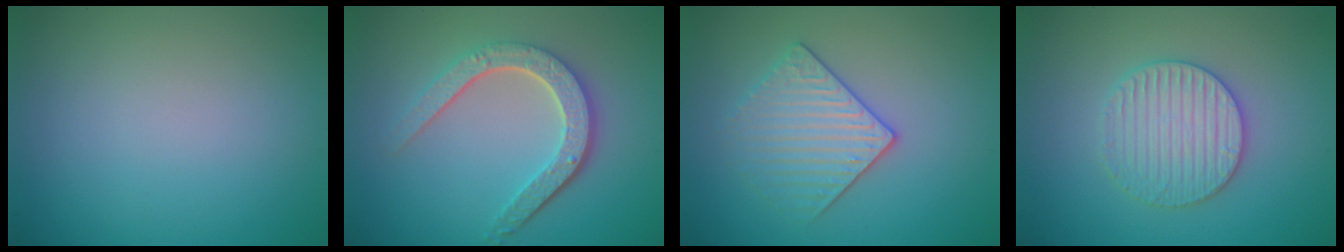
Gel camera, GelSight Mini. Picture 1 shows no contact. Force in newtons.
{"total": 4.7, "press": 3.6, "slide": 3.1}
{"total": 3.2, "press": 3.2, "slide": 0.7}
{"total": 3.5, "press": 3.5, "slide": 0.7}